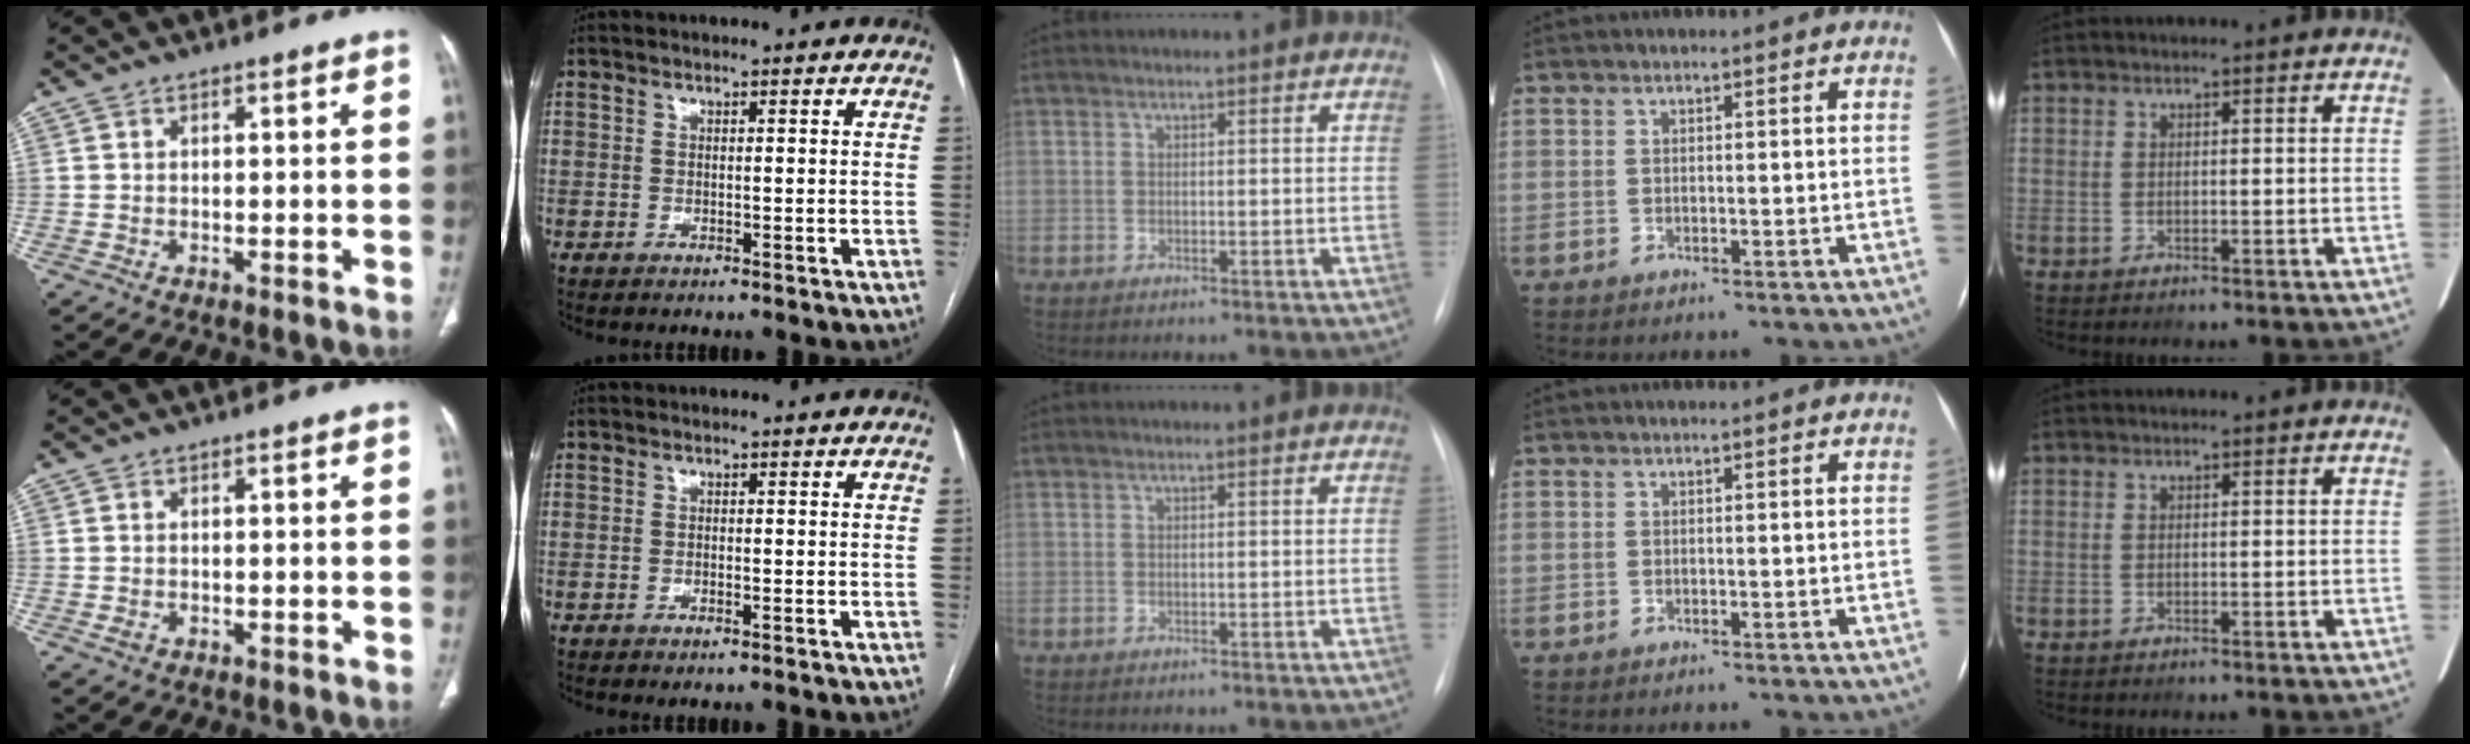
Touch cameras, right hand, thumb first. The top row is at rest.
{"thumb": {"total": 1.4, "force": [-0.3, 1.1, 0.8], "torque": [-0.018, 0.004, -0.002]}, "index": {"total": 0.7, "force": [-0.4, 0.1, 0.6], "torque": [-0.008, -0.001, -0.005]}}